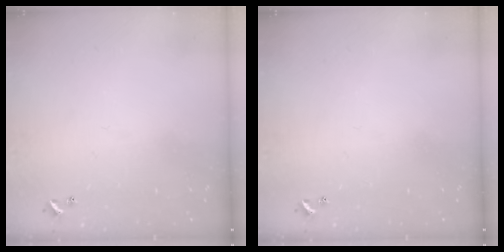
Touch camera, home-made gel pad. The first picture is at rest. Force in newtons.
{"total": 0.0}